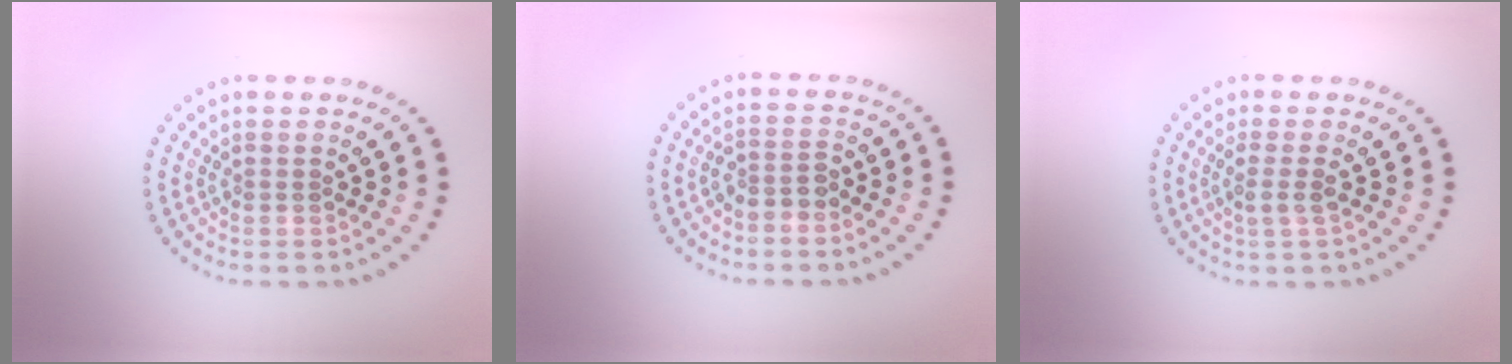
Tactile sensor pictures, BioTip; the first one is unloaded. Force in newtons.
{"total": 1.8, "press": 1.5, "slide": 1.0}
{"total": 1.6, "press": 1.3, "slide": 0.9}